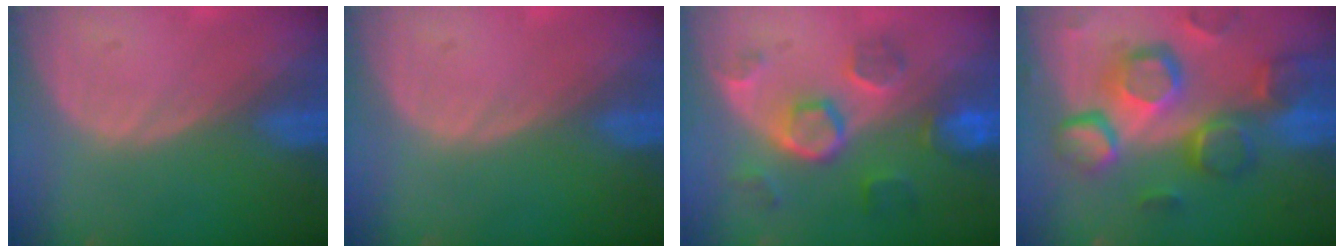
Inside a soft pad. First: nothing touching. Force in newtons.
{"total": 0.0}
{"total": 8.6, "press": 7.7, "slide": 4.0}
{"total": 12.3, "press": 10.7, "slide": 6.1}